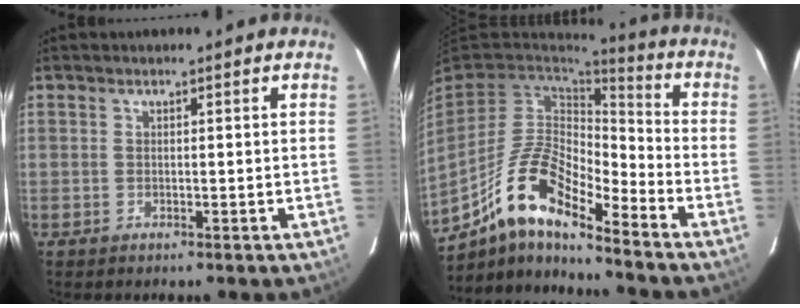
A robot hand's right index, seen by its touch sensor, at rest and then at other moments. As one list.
[{"total": 13.9, "force": [-10.0, 3.8, 9.0], "torque": [-0.174, 0.025, -0.181]}]